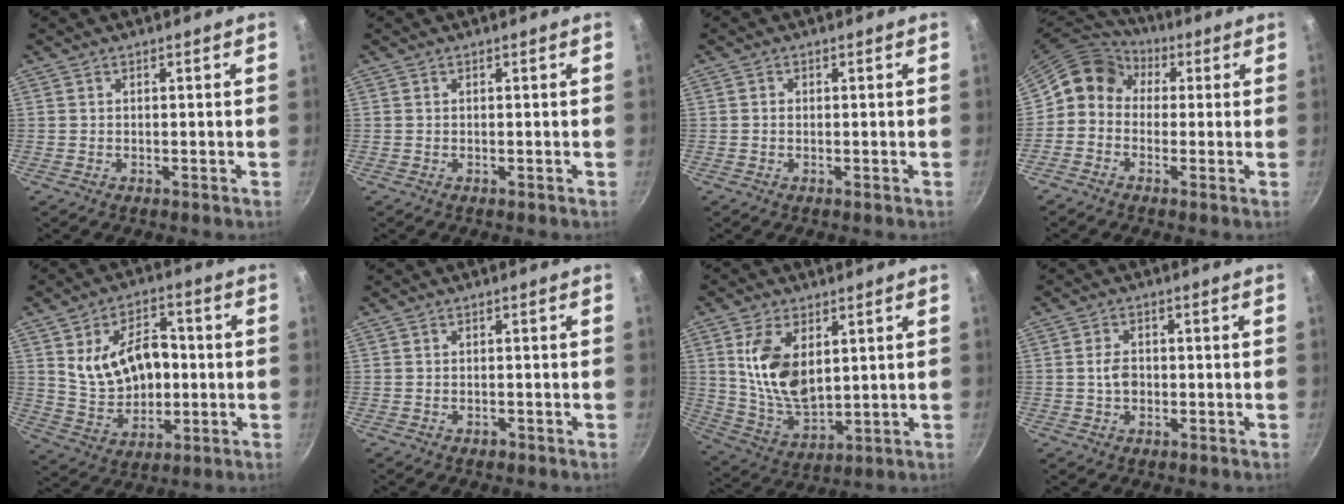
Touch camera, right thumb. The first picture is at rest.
{"total": 0.0}
{"total": 0.8, "force": [0.0, 0.7, 0.3], "torque": [-0.005, 0.004, -0.001]}
{"total": 9.6, "force": [0.8, 8.4, 4.5], "torque": [-0.067, 0.031, -0.017]}
{"total": 14.5, "force": [1.2, 9.7, 10.7], "torque": [-0.144, -0.001, 0.036]}
{"total": 0.8, "force": [-0.5, 0.6, 0.3], "torque": [-0.004, 0.005, -0.004]}
{"total": 13.1, "force": [3.7, 7.4, 10.1], "torque": [-0.180, -0.029, 0.083]}
{"total": 3.4, "force": [-0.3, 2.5, 2.3], "torque": [-0.033, 0.008, -0.008]}